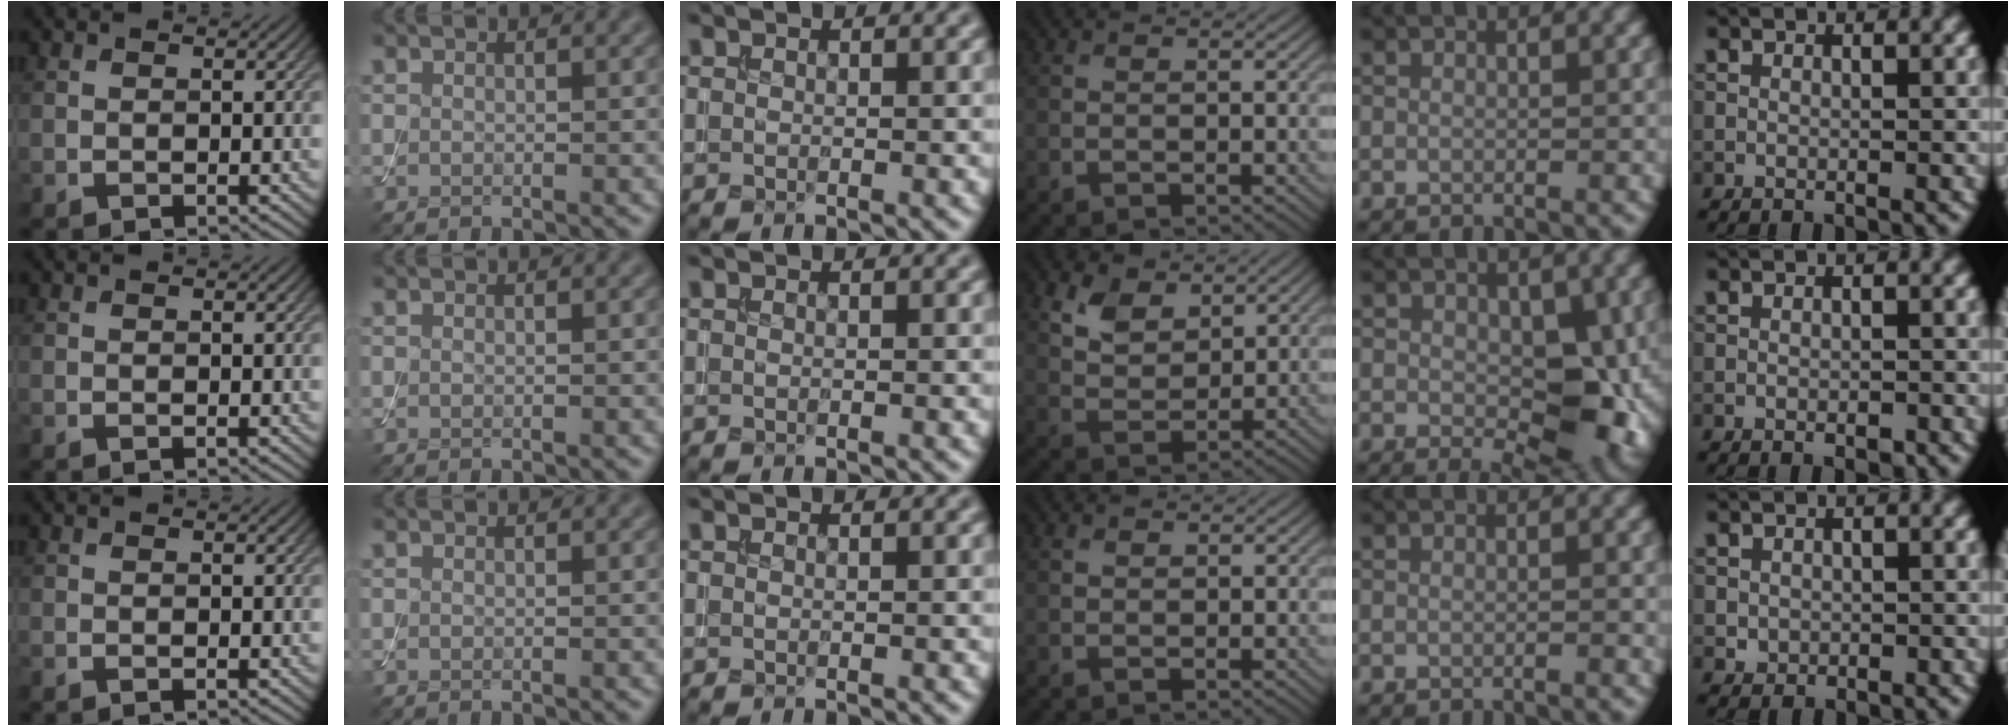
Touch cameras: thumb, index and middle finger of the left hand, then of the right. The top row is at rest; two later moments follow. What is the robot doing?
{"motion": "assemble", "object": "toy tower of hanoi"}